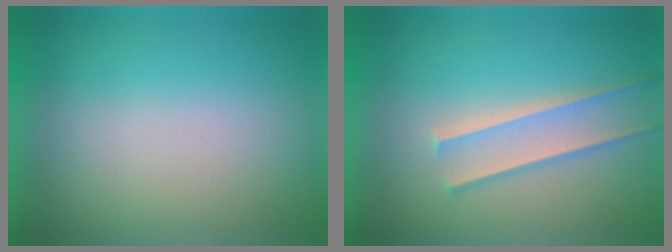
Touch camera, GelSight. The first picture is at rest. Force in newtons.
{"total": 1.7}